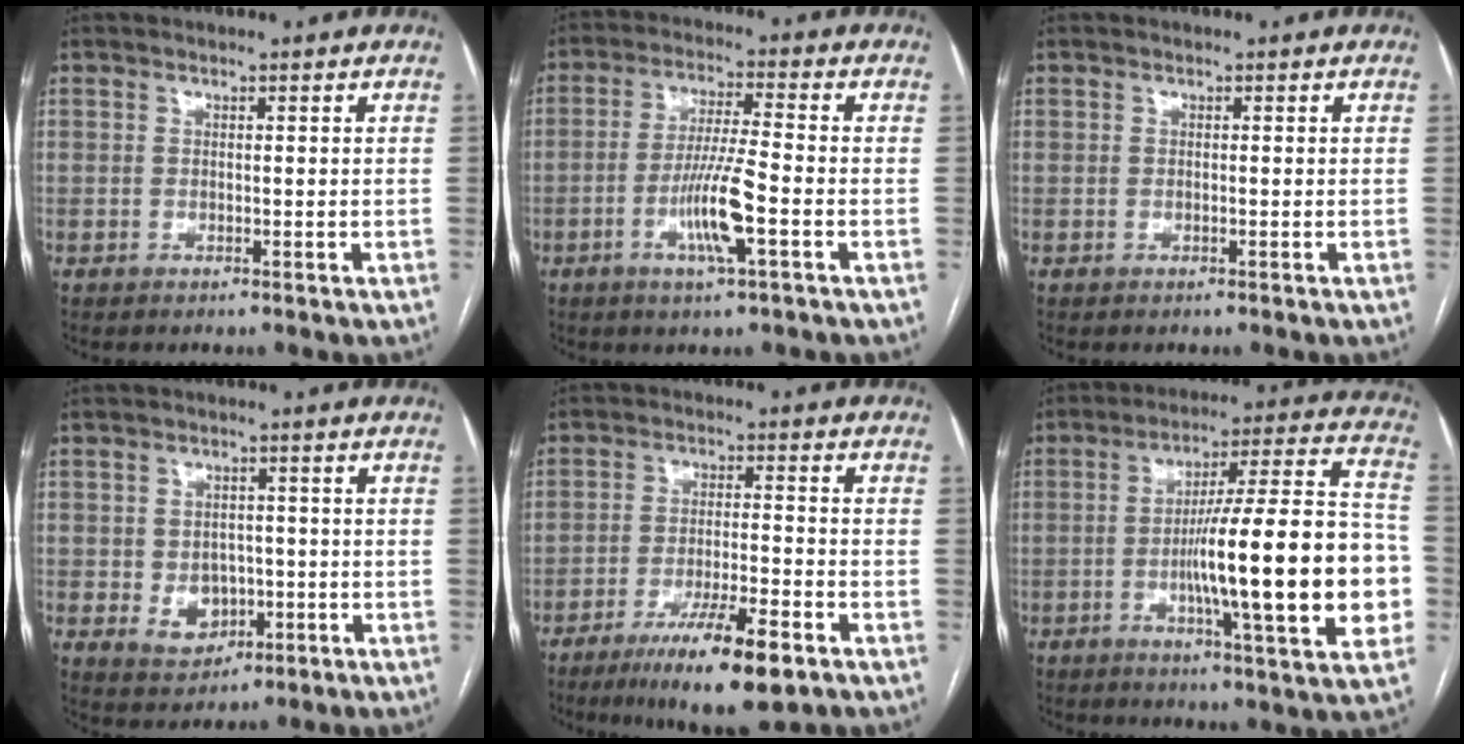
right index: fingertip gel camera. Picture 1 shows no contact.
{"total": 8.4, "force": [-2.9, 0.1, 7.9], "torque": [-0.151, -0.007, -0.056]}
{"total": 0.0}
{"total": 5.8, "force": [-1.2, 4.8, 3.1], "torque": [-0.042, 0.010, -0.007]}
{"total": 12.2, "force": [-7.4, 1.6, 9.6], "torque": [-0.161, -0.022, -0.118]}
{"total": 23.4, "force": [-4.3, 2.1, 22.9], "torque": [-0.294, 0.018, -0.063]}